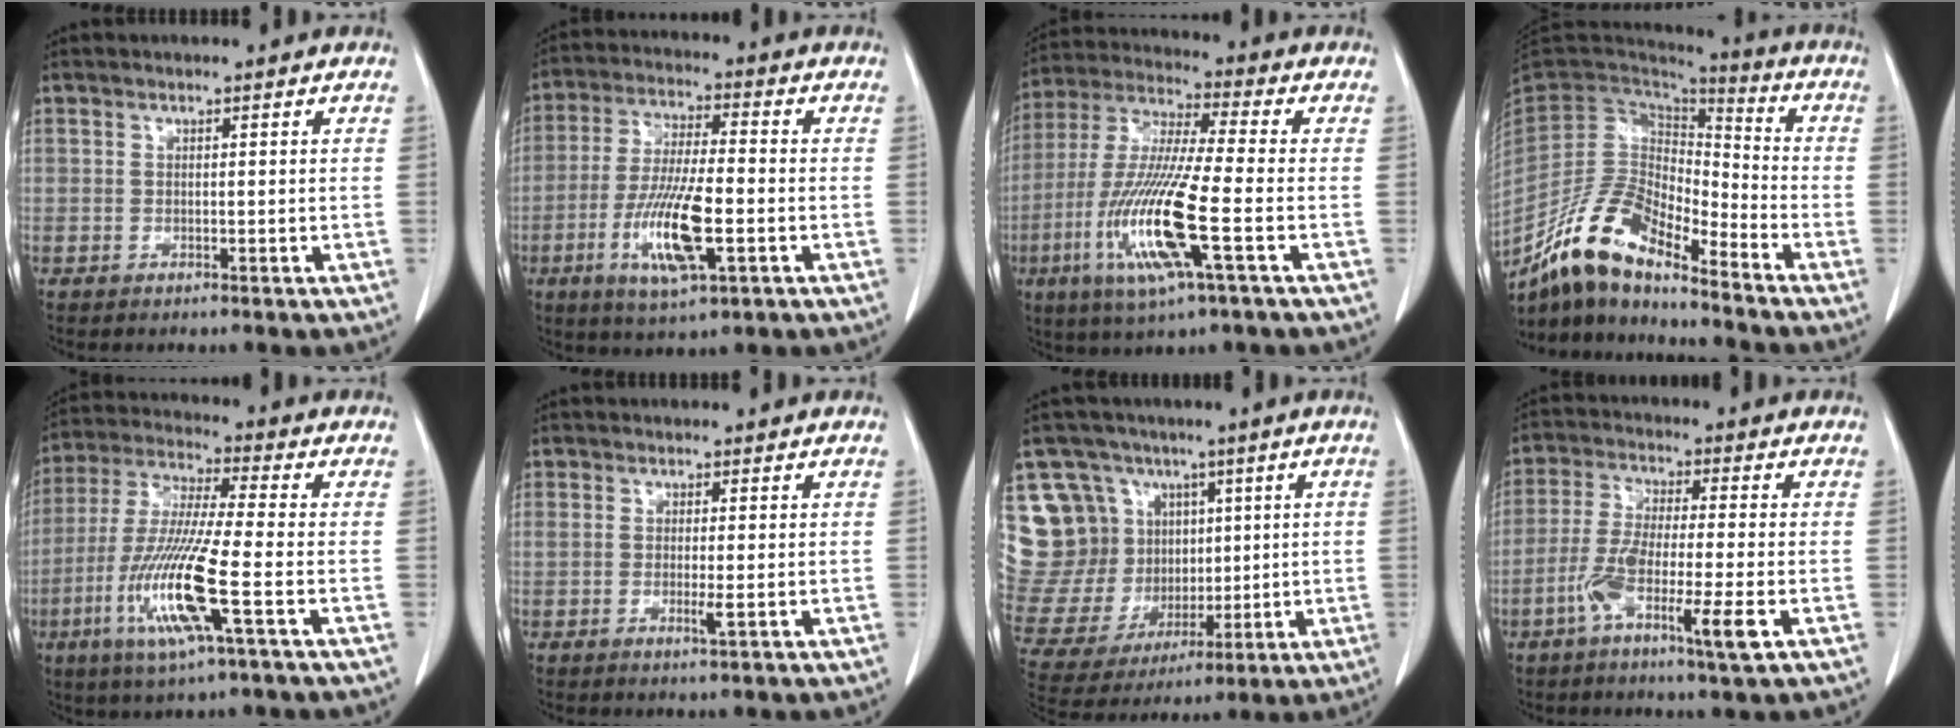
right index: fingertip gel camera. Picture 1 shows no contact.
{"total": 12.2, "force": [-3.7, 2.4, 11.4], "torque": [-0.224, -0.014, -0.065]}
{"total": 15.9, "force": [-4.9, 0.9, 15.1], "torque": [-0.319, -0.019, -0.094]}
{"total": 13.8, "force": [-11.4, 3.9, 6.7], "torque": [-0.128, 0.022, -0.214]}
{"total": 14.3, "force": [-4.7, 0.4, 13.5], "torque": [-0.285, -0.020, -0.094]}
{"total": 1.7, "force": [-0.2, 0.0, 1.7], "torque": [-0.031, -0.005, -0.003]}
{"total": 21.5, "force": [7.3, 18.2, 8.8], "torque": [-0.226, 0.075, 0.166]}
{"total": 9.2, "force": [-3.7, 0.3, 8.4], "torque": [-0.159, -0.010, -0.071]}